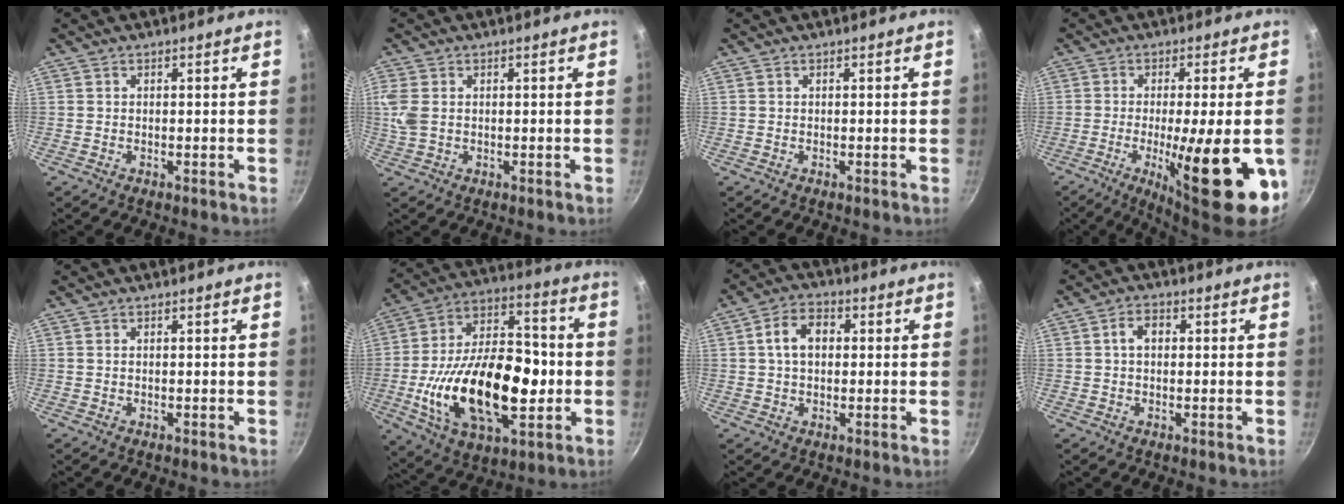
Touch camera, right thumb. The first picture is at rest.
{"total": 4.9, "force": [0.7, 3.4, 3.5], "torque": [-0.079, 0.001, 0.015]}
{"total": 0.0}
{"total": 19.4, "force": [-5.5, 4.6, 18.0], "torque": [-0.247, -0.010, -0.073]}
{"total": 0.0}
{"total": 27.5, "force": [-4.7, 15.6, 22.2], "torque": [-0.366, 0.029, -0.074]}
{"total": 7.2, "force": [1.0, 5.0, 5.0], "torque": [-0.069, 0.016, 0.009]}
{"total": 3.6, "force": [0.5, 2.5, 2.6], "torque": [-0.035, 0.010, 0.004]}